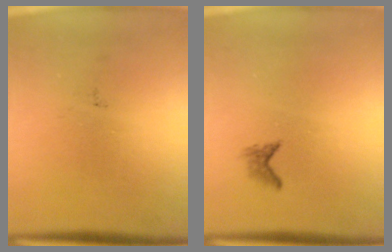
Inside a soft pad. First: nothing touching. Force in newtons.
{"total": 1.0}